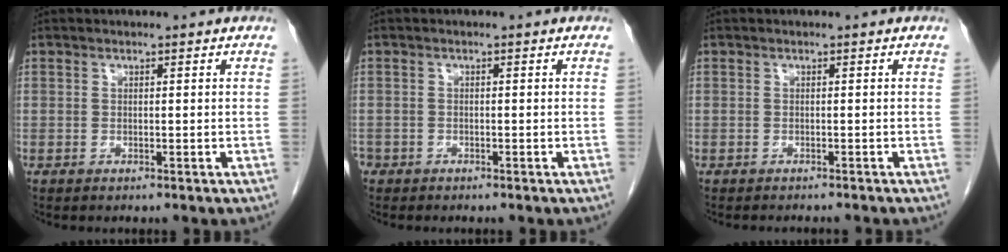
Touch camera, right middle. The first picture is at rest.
{"total": 1.8, "force": [-1.3, 1.2, 0.3], "torque": [-0.011, 0.000, -0.025]}
{"total": 4.2, "force": [-3.8, 0.7, 1.5], "torque": [-0.016, -0.006, -0.045]}